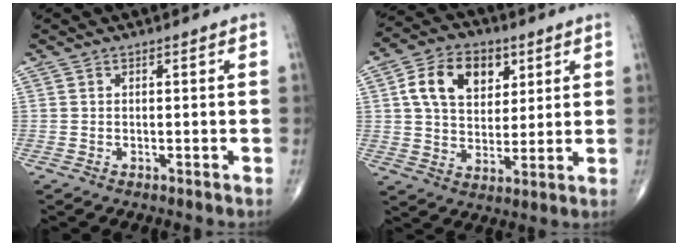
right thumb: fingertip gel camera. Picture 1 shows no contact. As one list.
[{"total": 13.2, "force": [4.7, 9.0, 8.4], "torque": [-0.114, -0.006, 0.080]}]